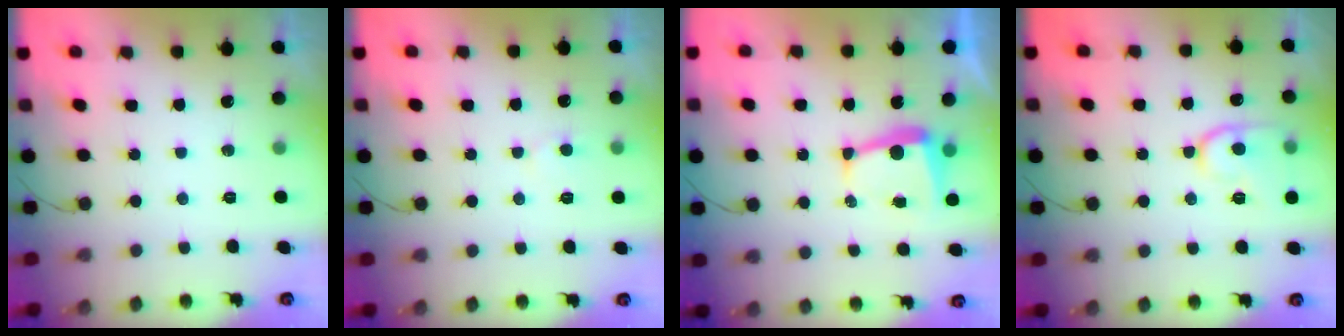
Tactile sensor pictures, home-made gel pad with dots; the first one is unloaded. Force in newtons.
{"total": 5.3, "press": 5.2, "slide": 0.4}
{"total": 5.8, "press": 5.8, "slide": 0.4}
{"total": 12.2, "press": 12.1, "slide": 1.2}